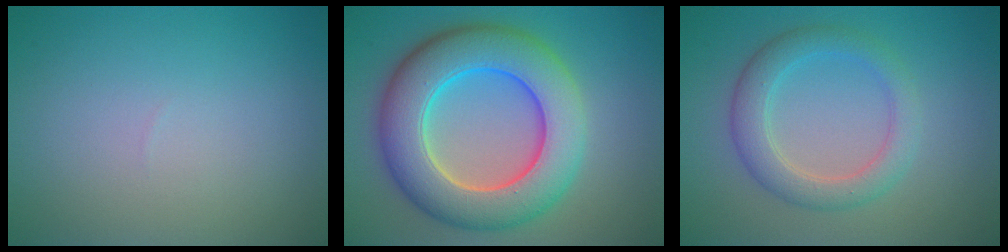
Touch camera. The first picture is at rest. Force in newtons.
{"total": 10.4, "press": 10.4, "slide": 0.1}
{"total": 3.7, "press": 3.7, "slide": 0.1}